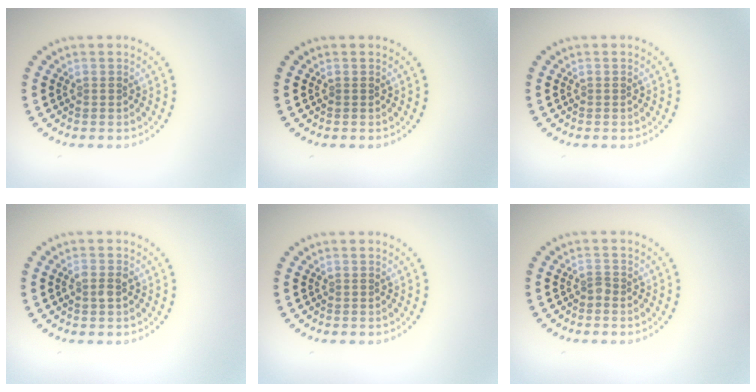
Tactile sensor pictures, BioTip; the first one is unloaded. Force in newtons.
{"total": 0.0}
{"total": 0.0}
{"total": 1.3, "press": 1.3, "slide": 0.4}
{"total": 0.0}
{"total": 0.8, "press": 0.5, "slide": 0.6}